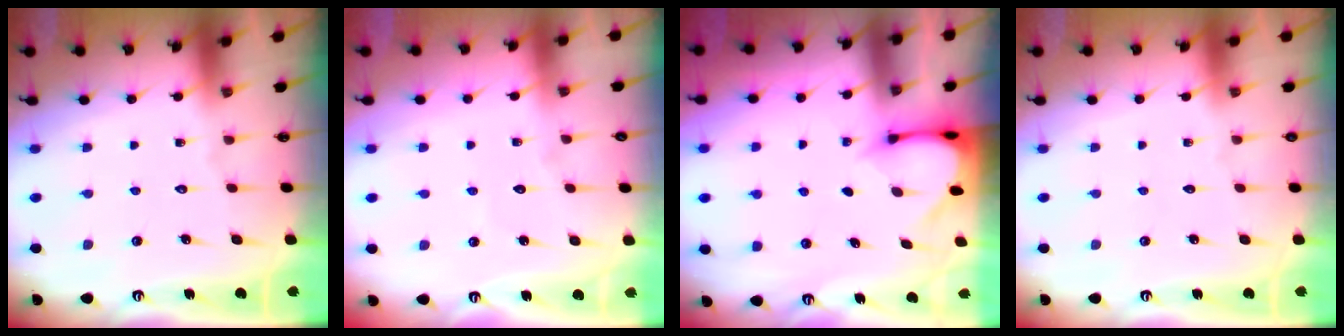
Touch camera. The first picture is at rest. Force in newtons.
{"total": 3.5, "press": 3.5, "slide": 0.3}
{"total": 3.0, "press": 3.0, "slide": 0.3}
{"total": 0.0}